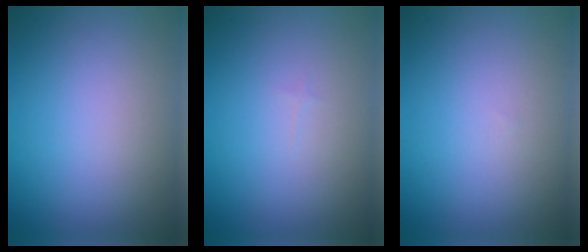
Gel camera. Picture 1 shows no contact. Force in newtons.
{"total": 0.0}
{"total": 0.0}